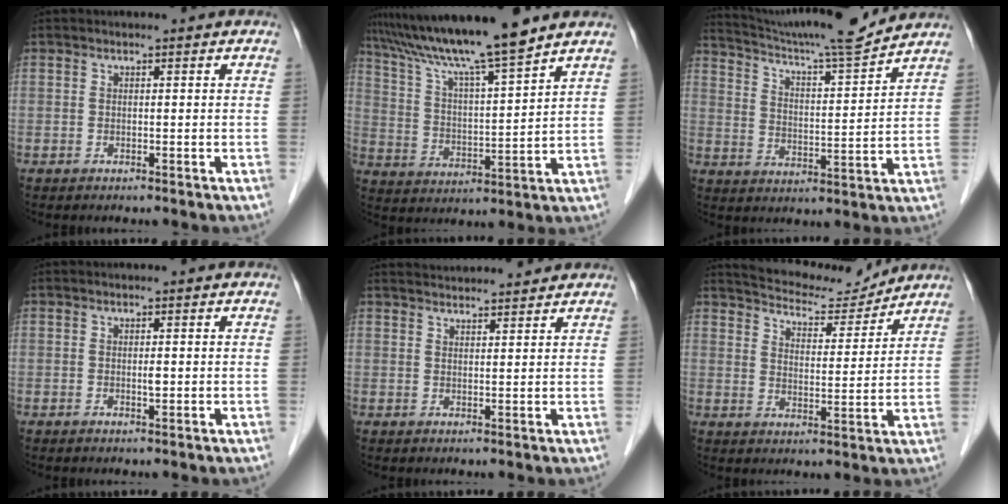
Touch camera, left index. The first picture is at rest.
{"total": 14.4, "force": [12.2, -1.1, 7.6], "torque": [-0.141, 0.006, 0.214]}
{"total": 15.5, "force": [14.6, -1.1, 5.1], "torque": [-0.098, -0.019, 0.227]}
{"total": 0.7, "force": [0.0, 0.1, 0.7], "torque": [-0.014, -0.003, 0.000]}
{"total": 9.2, "force": [8.8, 0.8, 2.6], "torque": [-0.041, 0.025, 0.125]}
{"total": 11.1, "force": [10.7, 1.8, 2.4], "torque": [-0.043, 0.001, 0.165]}